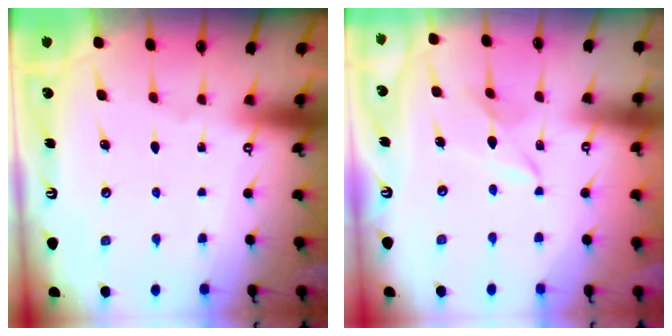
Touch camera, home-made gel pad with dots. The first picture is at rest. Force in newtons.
{"total": 4.0, "press": 4.0, "slide": 0.3}